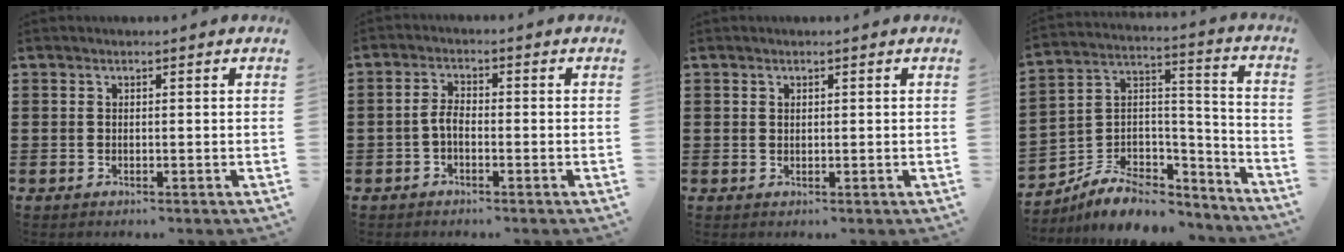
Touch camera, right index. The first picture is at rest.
{"total": 2.6, "force": [-1.0, 1.1, 2.1], "torque": [-0.055, -0.001, -0.025]}
{"total": 0.5, "force": [0.3, 0.4, 0.1], "torque": [-0.003, 0.001, 0.007]}
{"total": 7.4, "force": [-5.4, 4.3, 2.7], "torque": [-0.064, 0.009, -0.102]}